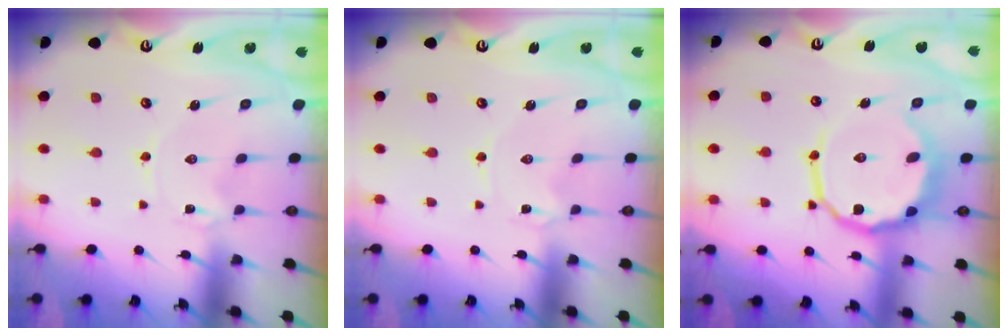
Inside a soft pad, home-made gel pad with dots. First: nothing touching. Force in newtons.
{"total": 0.7, "press": 0.7, "slide": 0.1}
{"total": 12.4, "press": 12.1, "slide": 2.9}